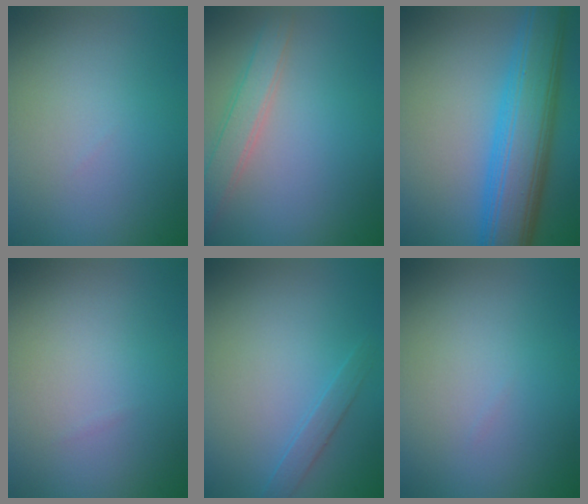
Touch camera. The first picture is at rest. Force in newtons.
{"total": 2.9, "press": 2.9, "slide": 0.2}
{"total": 9.2, "press": 9.2, "slide": 0.1}
{"total": 0.0}
{"total": 1.4, "press": 1.4, "slide": 0.1}
{"total": 0.0}